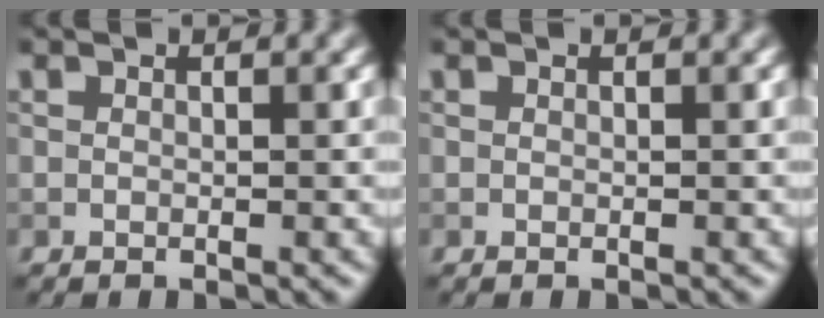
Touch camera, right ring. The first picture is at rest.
{"total": 0.0}